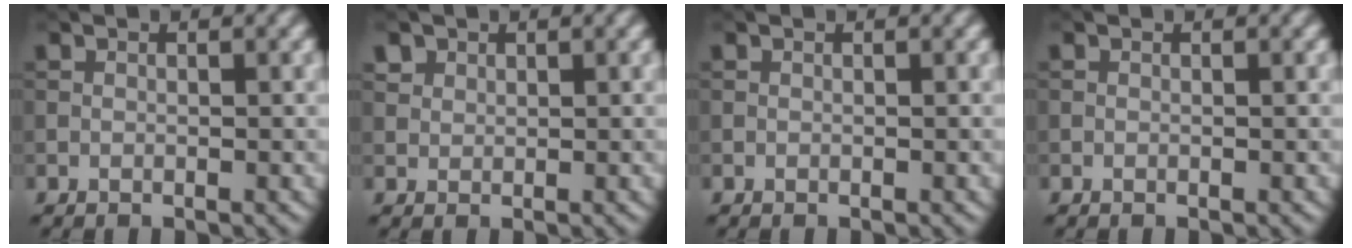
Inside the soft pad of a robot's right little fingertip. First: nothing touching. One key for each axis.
{"total": 1.2, "fx": 0.8, "fy": 0.9, "fz": 0.2, "tx": -0.003, "ty": 0.000, "tz": 0.017}
{"total": 0.0}
{"total": 0.0}